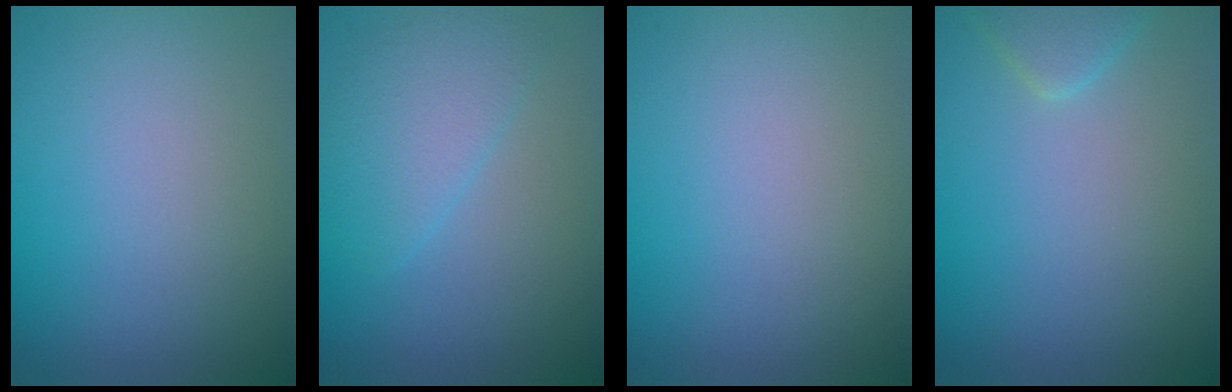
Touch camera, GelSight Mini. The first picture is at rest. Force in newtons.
{"total": 3.1, "press": 3.1, "slide": 0.1}
{"total": 0.0}
{"total": 1.8, "press": 1.8, "slide": 0.1}